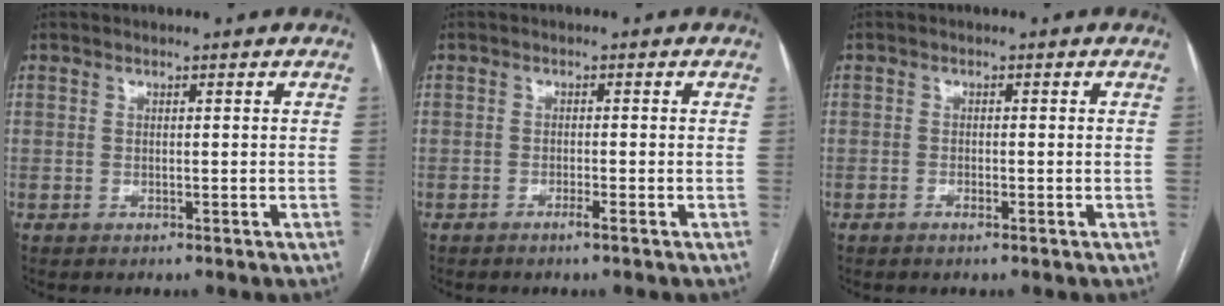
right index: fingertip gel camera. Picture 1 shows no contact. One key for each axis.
{"total": 1.3, "fx": -0.9, "fy": -0.2, "fz": 0.9, "tx": -0.018, "ty": 0.000, "tz": -0.017}
{"total": 0.9, "fx": -0.6, "fy": 0.2, "fz": 0.6, "tx": -0.012, "ty": 0.001, "tz": -0.010}